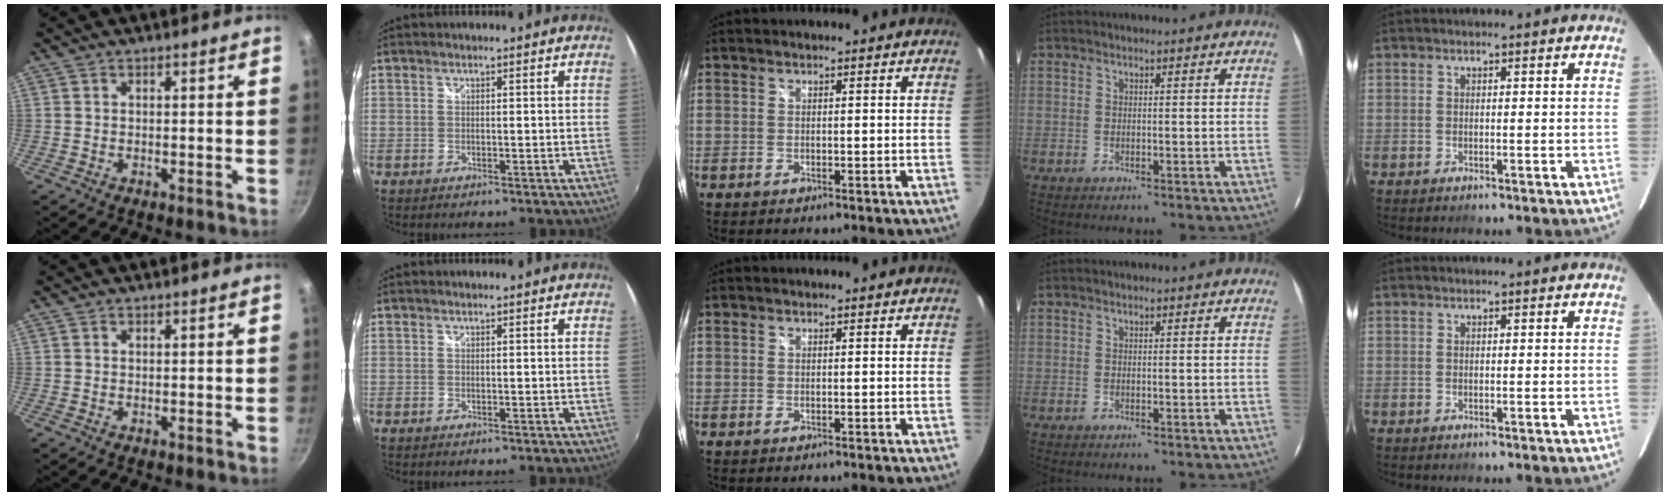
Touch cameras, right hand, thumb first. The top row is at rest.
{}